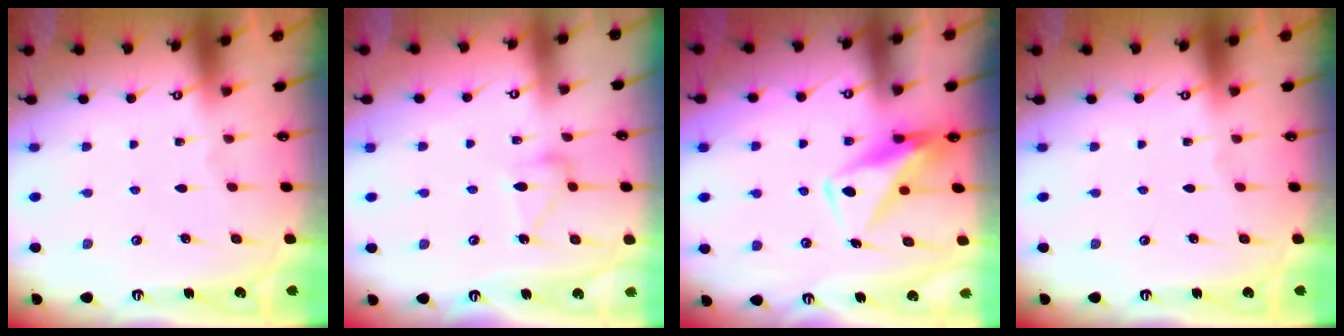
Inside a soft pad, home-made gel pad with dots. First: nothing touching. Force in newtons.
{"total": 11.9, "press": 11.9, "slide": 0.4}
{"total": 10.2, "press": 10.1, "slide": 1.0}
{"total": 0.0}